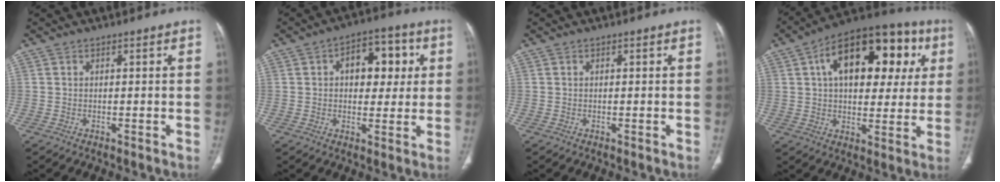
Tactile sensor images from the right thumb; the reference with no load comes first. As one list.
[{"total": 11.2, "force": [2.5, 7.0, 8.4], "torque": [-0.073, 0.013, 0.034]}, {"total": 0.0}, {"total": 23.4, "force": [7.2, 13.0, 18.1], "torque": [-0.227, 0.024, 0.101]}]